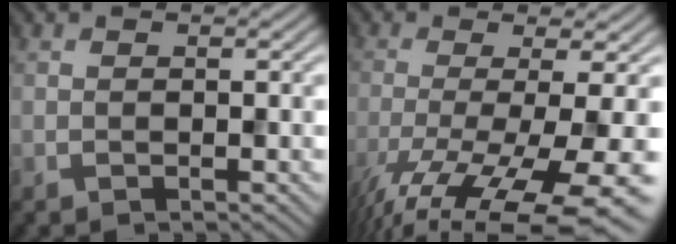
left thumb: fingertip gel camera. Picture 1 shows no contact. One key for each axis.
{"total": 14.2, "fx": -7.2, "fy": 3.0, "fz": 11.9, "tx": -0.215, "ty": -0.020, "tz": -0.099}